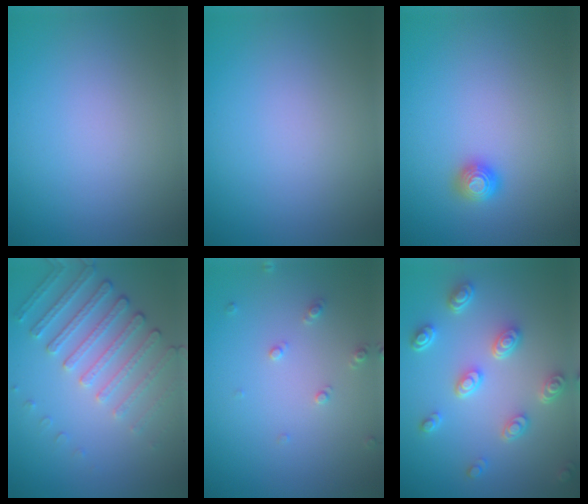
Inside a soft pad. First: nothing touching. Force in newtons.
{"total": 0.0}
{"total": 1.1, "press": 1.1, "slide": 0.1}
{"total": 4.7, "press": 3.5, "slide": 3.2}
{"total": 1.3, "press": 1.2, "slide": 0.3}
{"total": 4.6, "press": 3.6, "slide": 2.9}